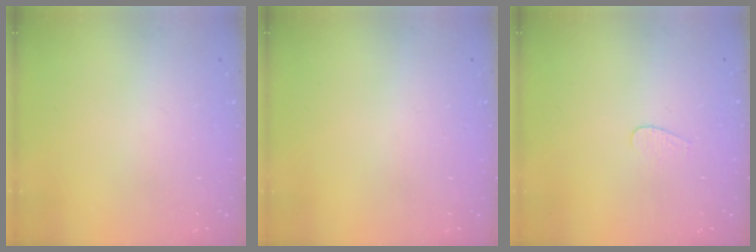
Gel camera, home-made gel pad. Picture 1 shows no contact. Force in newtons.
{"total": 0.0}
{"total": 3.5, "press": 3.5, "slide": 0.3}